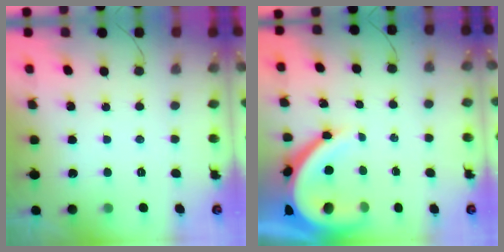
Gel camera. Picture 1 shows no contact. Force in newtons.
{"total": 13.8, "press": 13.7, "slide": 1.5}